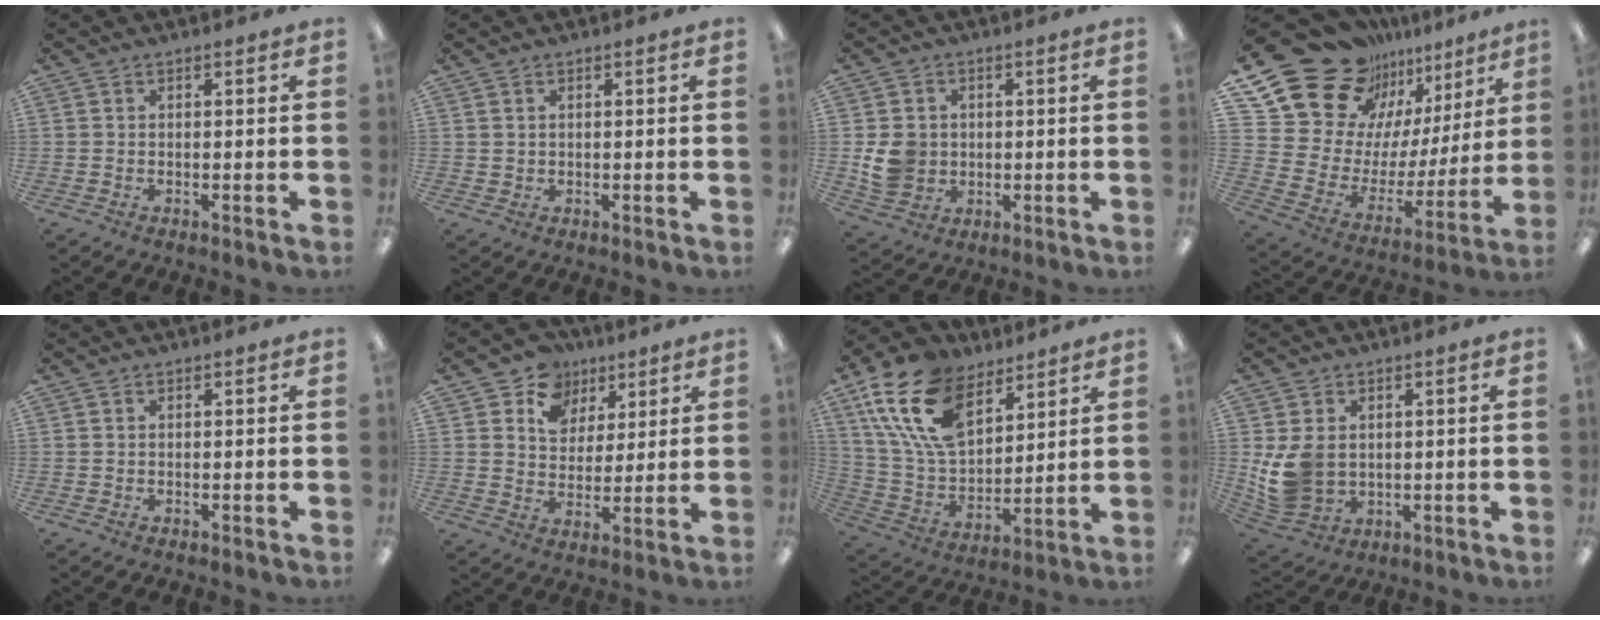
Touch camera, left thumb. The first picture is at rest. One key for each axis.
{"total": 0.9, "fx": 0.5, "fy": 0.8, "fz": 0.0, "tx": -0.001, "ty": 0.002, "tz": 0.010}
{"total": 7.1, "fx": 0.0, "fy": 6.5, "fz": 2.9, "tx": -0.057, "ty": 0.012, "tz": 0.004}
{"total": 22.2, "fx": 16.5, "fy": 12.8, "fz": 7.4, "tx": -0.137, "ty": -0.128, "tz": 0.321}
{"total": 0.0}
{"total": 10.2, "fx": 6.1, "fy": 7.9, "fz": 2.0, "tx": -0.042, "ty": -0.042, "tz": 0.115}
{"total": 20.4, "fx": 11.1, "fy": 12.0, "fz": 12.2, "tx": -0.265, "ty": -0.037, "tz": 0.207}
{"total": 9.9, "fx": 0.7, "fy": 8.0, "fz": 5.8, "tx": -0.147, "ty": 0.004, "tz": 0.016}